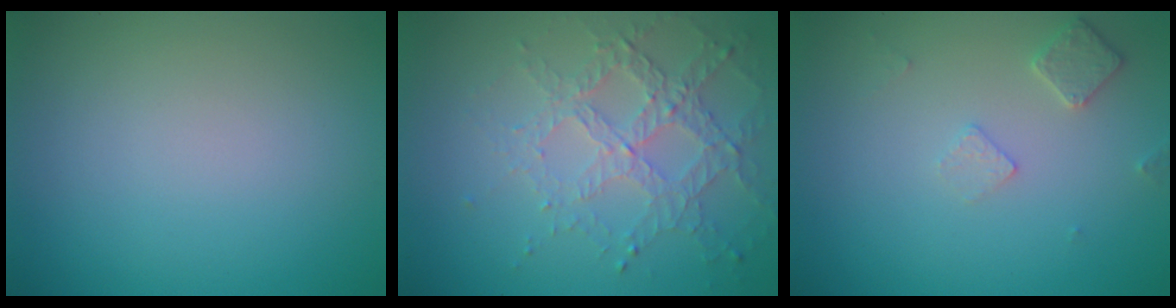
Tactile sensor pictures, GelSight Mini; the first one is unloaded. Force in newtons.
{"total": 4.6, "press": 3.3, "slide": 3.2}
{"total": 1.8, "press": 1.8, "slide": 0.3}